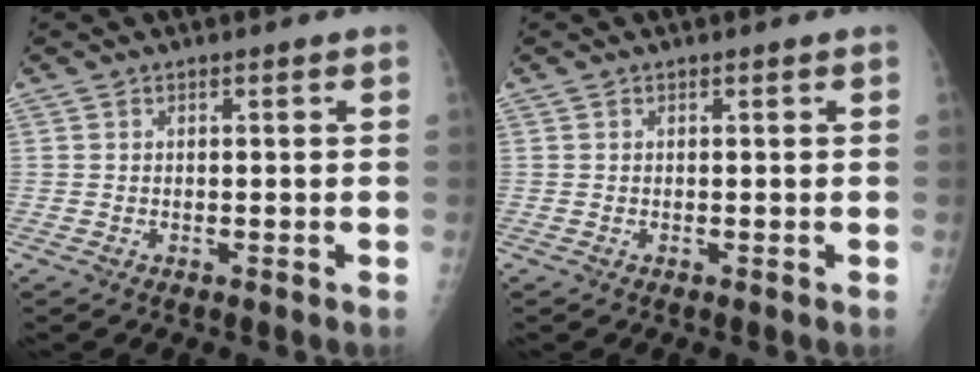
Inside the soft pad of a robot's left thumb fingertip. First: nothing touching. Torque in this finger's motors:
{"motor_torque": [0.00, 0.00, -0.04, -0.05, 0.00]}